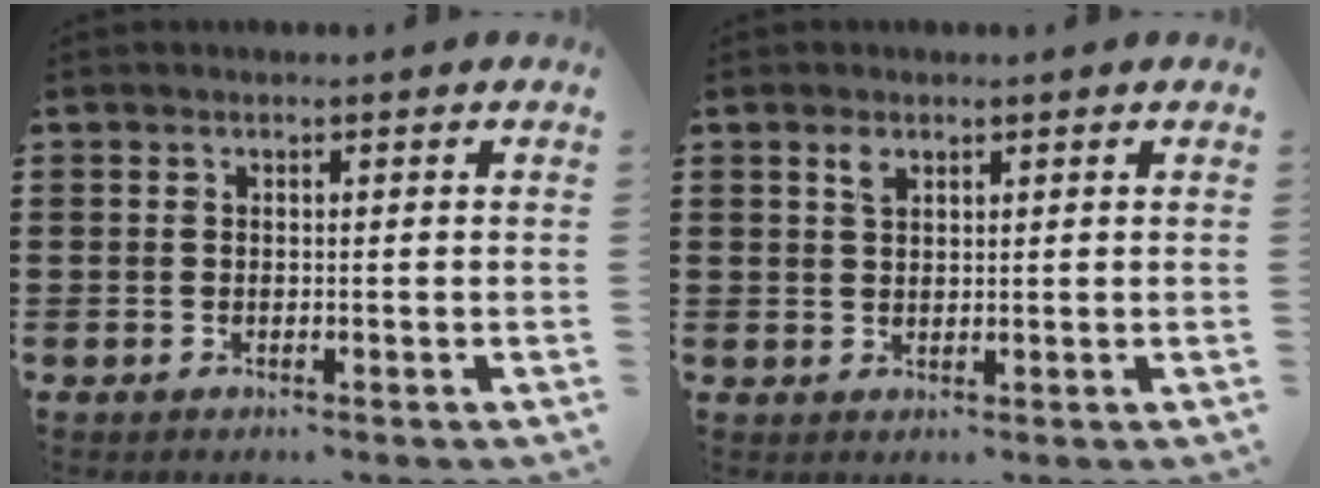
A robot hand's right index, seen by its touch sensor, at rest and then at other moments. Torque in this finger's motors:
{"motor_torque": [0.02, -0.02, 0.00, 0.05]}